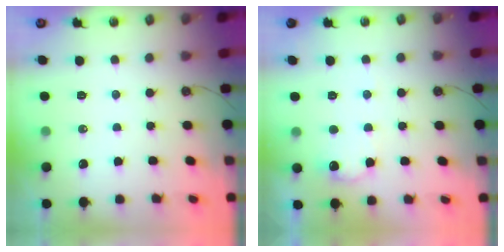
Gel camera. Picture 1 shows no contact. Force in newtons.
{"total": 8.2, "press": 8.1, "slide": 0.5}